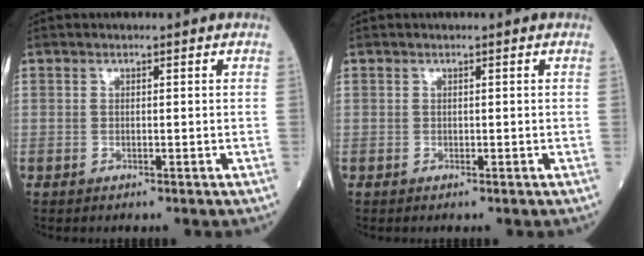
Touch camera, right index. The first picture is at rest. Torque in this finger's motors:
{"motor_torque": [0.03, -0.02, 0.02, -0.01]}